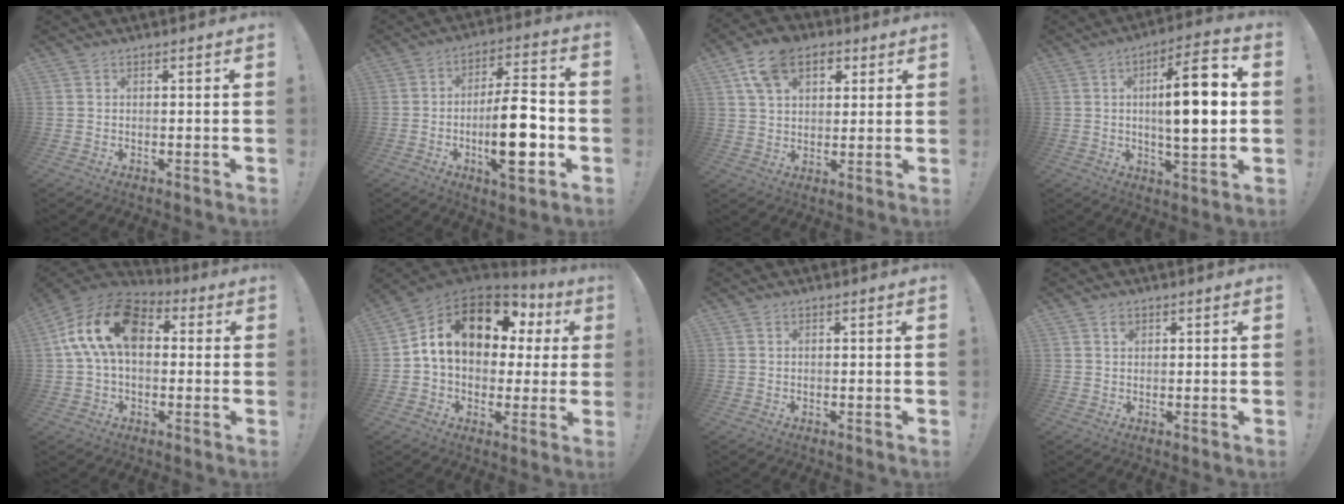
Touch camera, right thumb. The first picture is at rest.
{"total": 17.1, "force": [-4.1, 5.2, 15.8], "torque": [-0.255, 0.008, -0.071]}
{"total": 13.1, "force": [6.0, 8.9, 7.5], "torque": [-0.119, -0.007, 0.114]}
{"total": 15.6, "force": [1.1, 4.3, 14.9], "torque": [-0.224, -0.002, 0.003]}
{"total": 18.2, "force": [4.0, 11.3, 13.7], "torque": [-0.250, 0.013, 0.073]}
{"total": 16.3, "force": [6.6, 10.6, 10.5], "torque": [-0.162, -0.027, 0.119]}
{"total": 0.0}
{"total": 1.5, "force": [0.8, 1.1, 0.5], "torque": [0.003, -0.003, 0.011]}